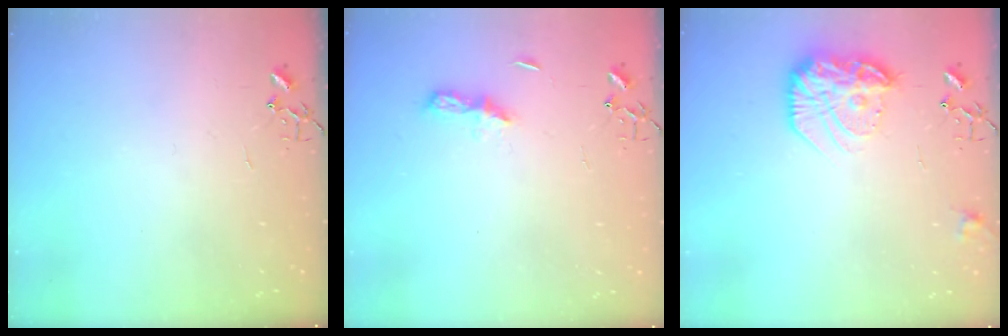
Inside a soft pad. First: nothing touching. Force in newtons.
{"total": 5.6, "press": 5.6, "slide": 0.7}
{"total": 17.2, "press": 17.1, "slide": 1.2}